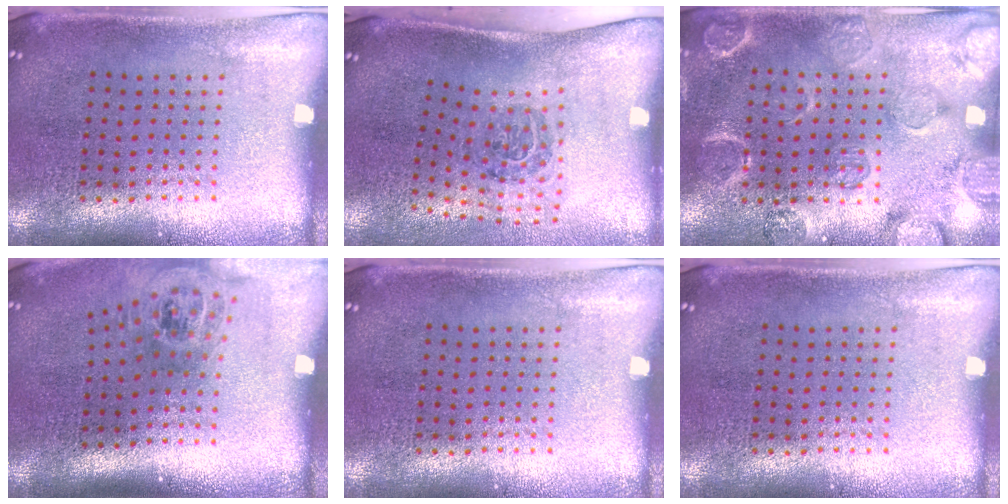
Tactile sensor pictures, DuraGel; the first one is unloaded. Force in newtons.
{"total": 1.9, "press": 1.2, "slide": 1.5}
{"total": 2.5, "press": 2.2, "slide": 1.2}
{"total": 1.6, "press": 1.2, "slide": 1.0}
{"total": 0.0}
{"total": 0.0}